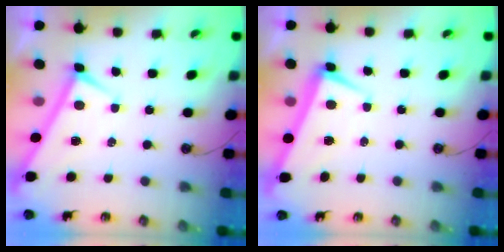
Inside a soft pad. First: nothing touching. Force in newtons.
{"total": 2.0, "press": 1.9, "slide": 0.6}